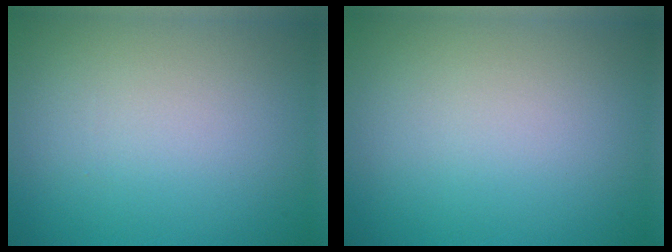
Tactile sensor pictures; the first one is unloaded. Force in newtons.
{"total": 0.0}